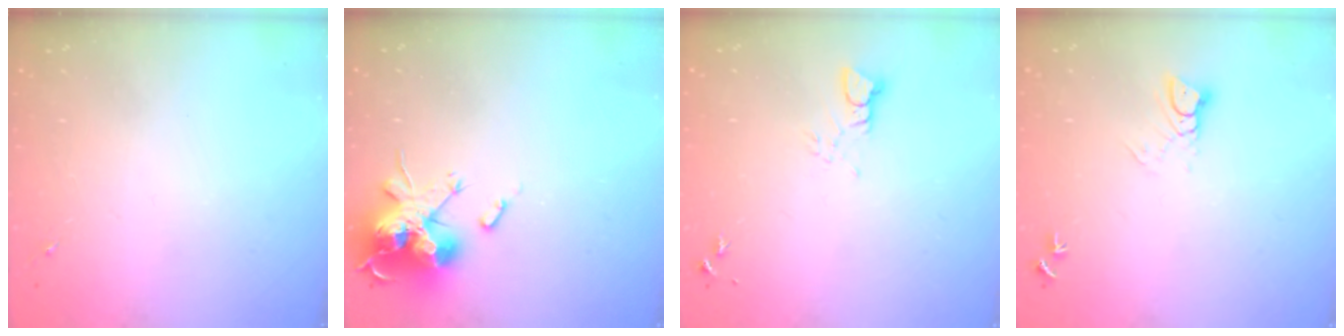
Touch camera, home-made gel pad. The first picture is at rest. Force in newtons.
{"total": 18.9, "press": 18.9, "slide": 0.2}
{"total": 3.4, "press": 3.4, "slide": 0.3}
{"total": 4.7, "press": 4.7, "slide": 0.2}